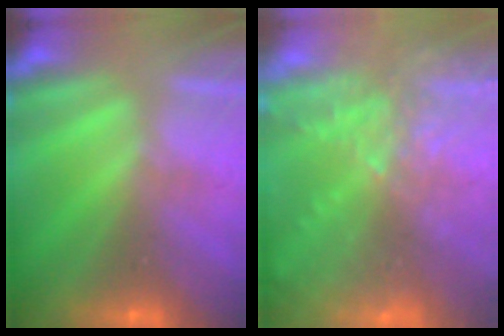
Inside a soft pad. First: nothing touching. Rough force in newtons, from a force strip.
{"total": 10.8}